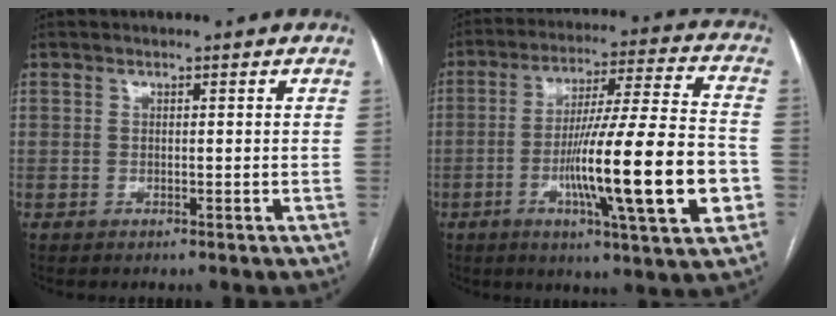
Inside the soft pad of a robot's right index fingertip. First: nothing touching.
{"total": 20.7, "force": [-5.2, 0.7, 20.0], "torque": [-0.305, -0.009, -0.082]}